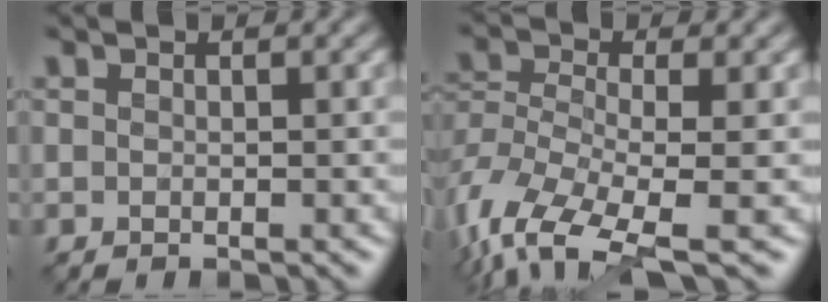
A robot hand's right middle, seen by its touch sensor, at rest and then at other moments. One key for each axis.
{"total": 9.6, "fx": -5.6, "fy": 3.9, "fz": 6.8, "tx": -0.155, "ty": -0.015, "tz": -0.111}